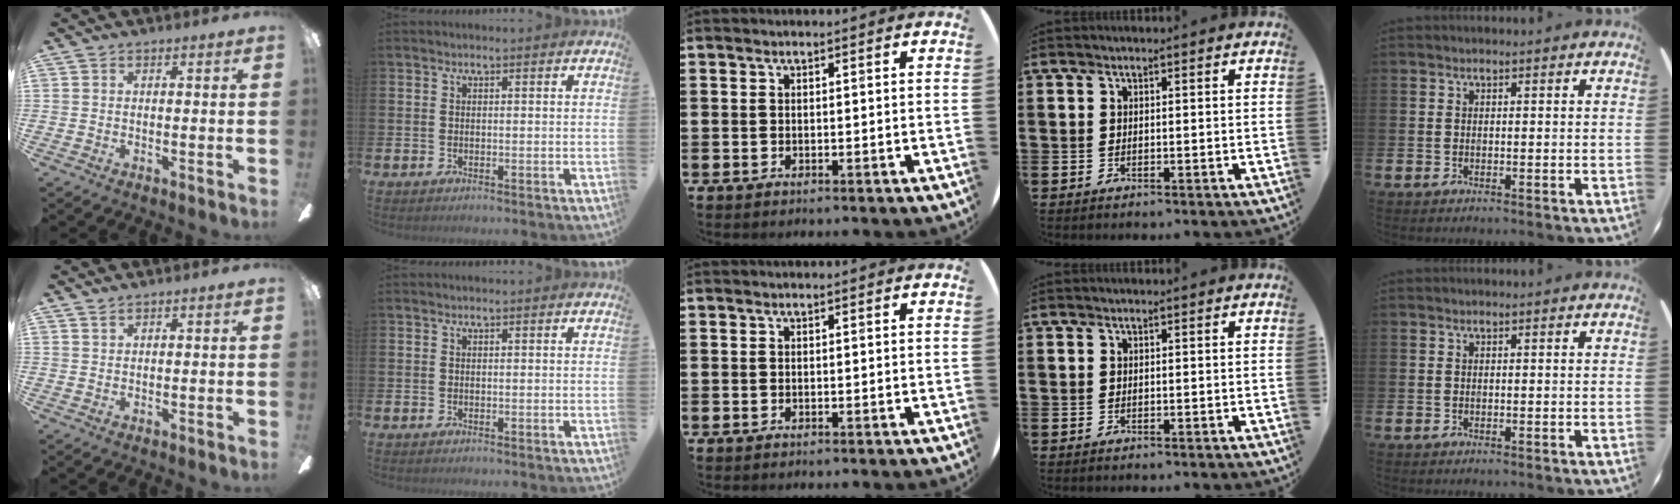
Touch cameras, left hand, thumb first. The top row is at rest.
{"thumb": {"total": 0.8, "force": [0.8, 0.2, 0.2], "torque": [-0.004, 0.000, 0.015]}}